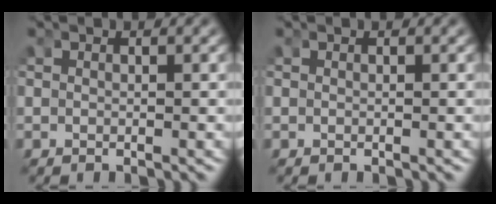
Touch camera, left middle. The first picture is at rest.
{"total": 0.0}